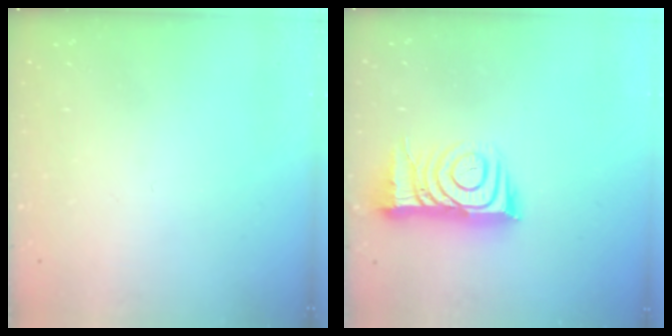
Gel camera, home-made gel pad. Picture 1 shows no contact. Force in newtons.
{"total": 11.3, "press": 11.2, "slide": 1.0}